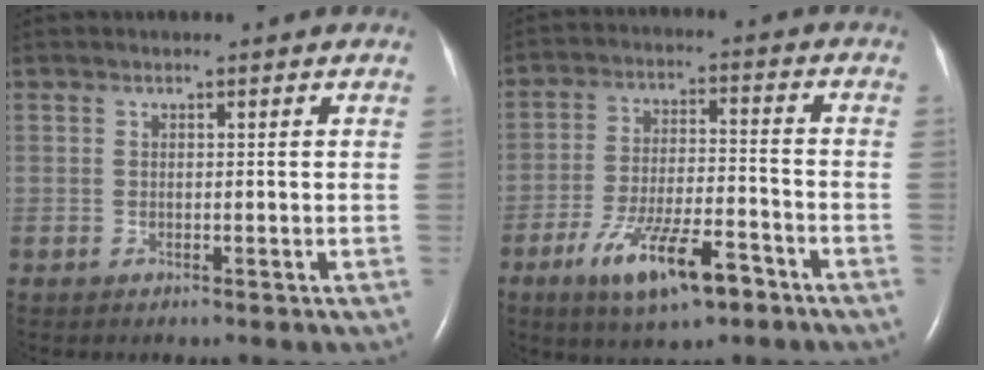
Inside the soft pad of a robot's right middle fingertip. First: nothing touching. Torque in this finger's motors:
{"motor_torque": [1.16, -0.98, 0.24, 0.13]}